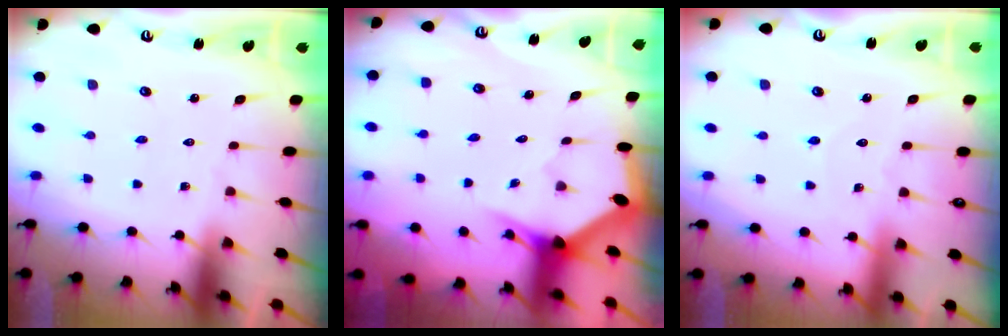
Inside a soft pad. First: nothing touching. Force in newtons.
{"total": 3.0, "press": 3.0, "slide": 0.1}
{"total": 3.3, "press": 3.3, "slide": 0.2}